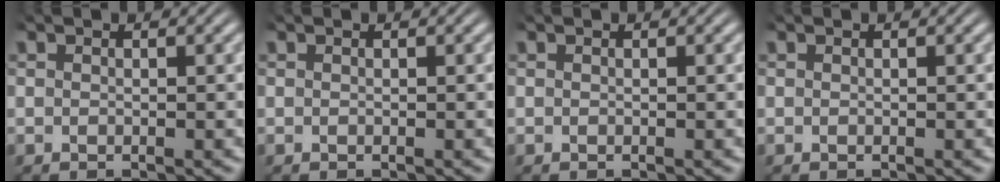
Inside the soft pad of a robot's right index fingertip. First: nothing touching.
{"total": 0.0}
{"total": 0.0}
{"total": 0.0}